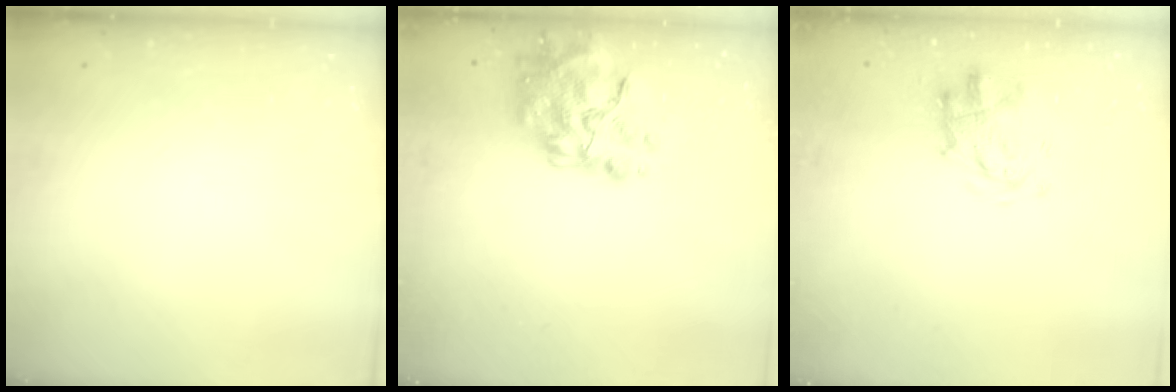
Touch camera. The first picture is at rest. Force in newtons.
{"total": 17.2, "press": 16.1, "slide": 6.1}
{"total": 3.4, "press": 3.4, "slide": 0.4}